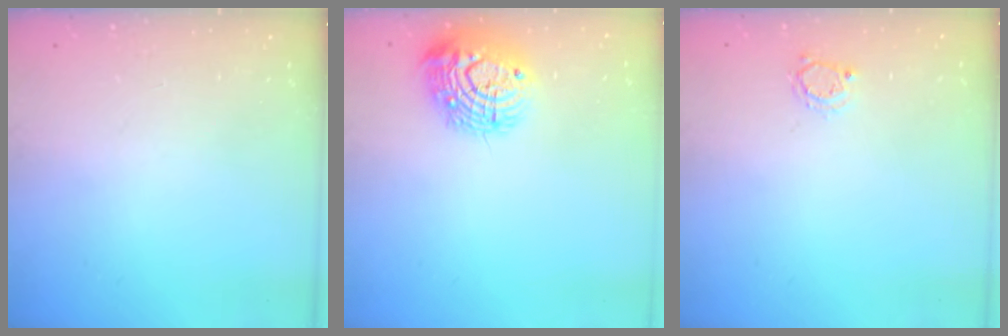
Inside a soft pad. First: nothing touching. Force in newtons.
{"total": 12.7, "press": 12.7, "slide": 1.0}
{"total": 2.8, "press": 2.7, "slide": 0.4}